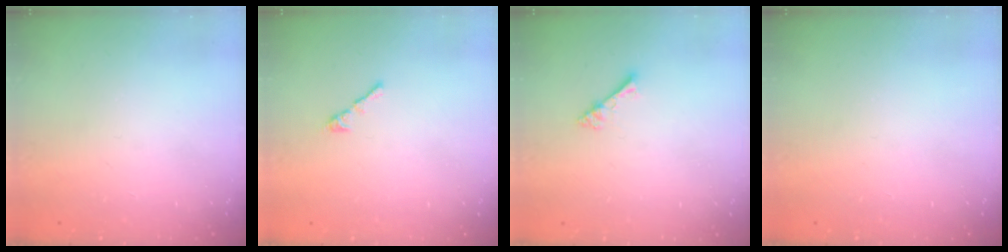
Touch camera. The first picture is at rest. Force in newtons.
{"total": 0.6, "press": 0.4, "slide": 0.4}
{"total": 2.7, "press": 2.7, "slide": 0.2}
{"total": 0.0}